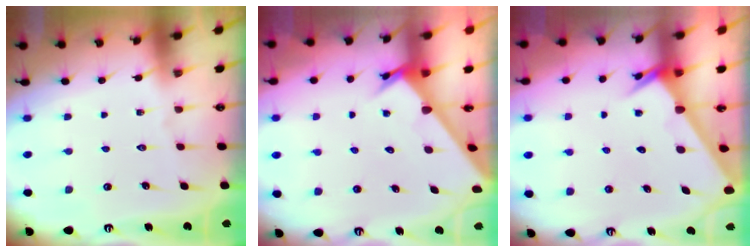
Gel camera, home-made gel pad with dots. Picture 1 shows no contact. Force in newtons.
{"total": 3.1, "press": 3.1, "slide": 0.1}
{"total": 2.3, "press": 2.3, "slide": 0.1}